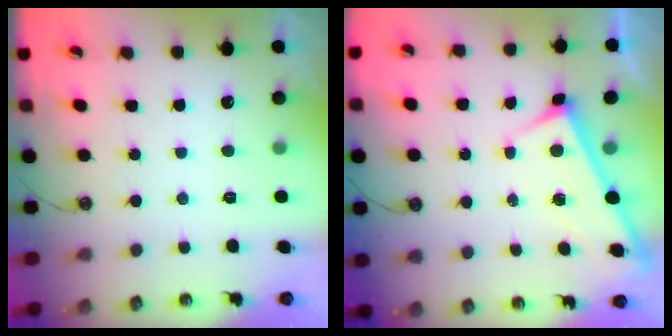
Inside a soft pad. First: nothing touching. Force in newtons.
{"total": 3.2, "press": 3.2, "slide": 0.2}